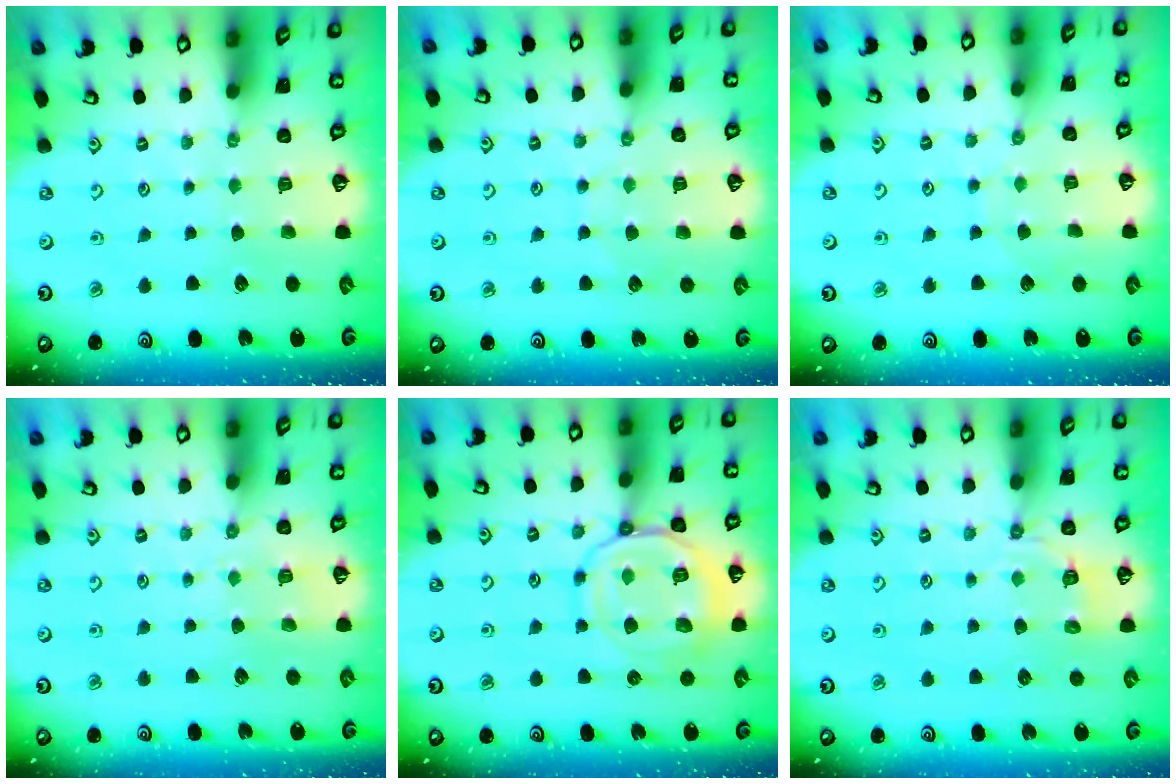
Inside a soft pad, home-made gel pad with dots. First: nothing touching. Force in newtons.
{"total": 5.1, "press": 5.1, "slide": 0.5}
{"total": 5.6, "press": 5.6, "slide": 0.5}
{"total": 4.0, "press": 4.0, "slide": 0.8}
{"total": 14.8, "press": 14.8, "slide": 1.2}
{"total": 4.5, "press": 4.1, "slide": 2.0}